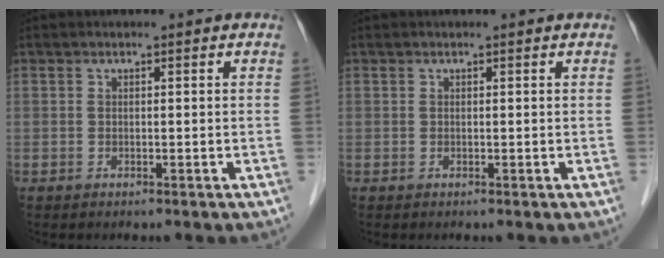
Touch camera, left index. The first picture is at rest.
{"total": 0.7, "force": [0.7, 0.1, 0.1], "torque": [-0.004, 0.007, 0.009]}